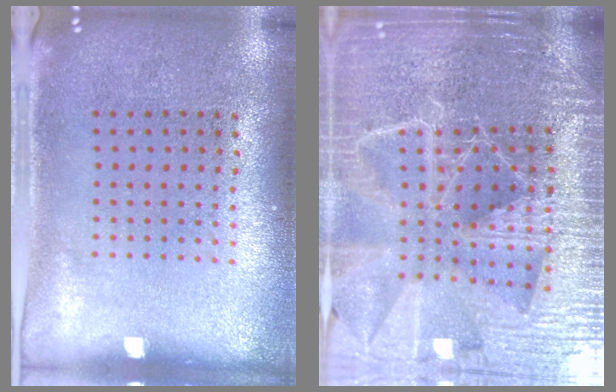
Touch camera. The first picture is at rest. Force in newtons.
{"total": 5.7, "press": 5.0, "slide": 2.6}